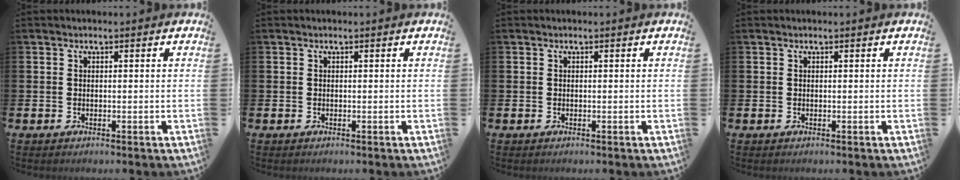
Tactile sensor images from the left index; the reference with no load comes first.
{"total": 0.0}
{"total": 0.0}
{"total": 0.0}